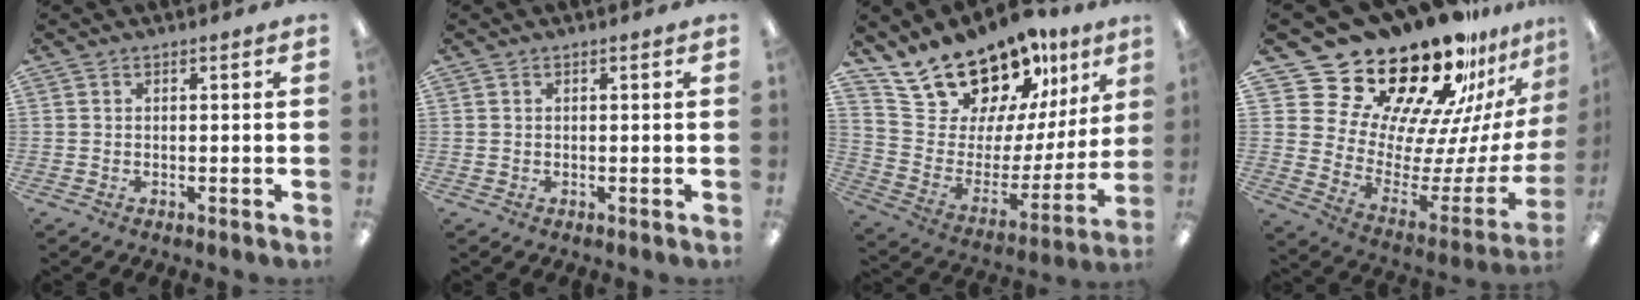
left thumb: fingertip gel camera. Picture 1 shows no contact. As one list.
[{"total": 0.5, "force": [0.3, 0.4, 0.2], "torque": [-0.004, 0.004, 0.004]}, {"total": 19.7, "force": [16.6, 8.4, 6.4], "torque": [-0.126, -0.119, 0.305]}, {"total": 28.8, "force": [22.7, 13.2, 11.9], "torque": [-0.163, -0.207, 0.433]}]